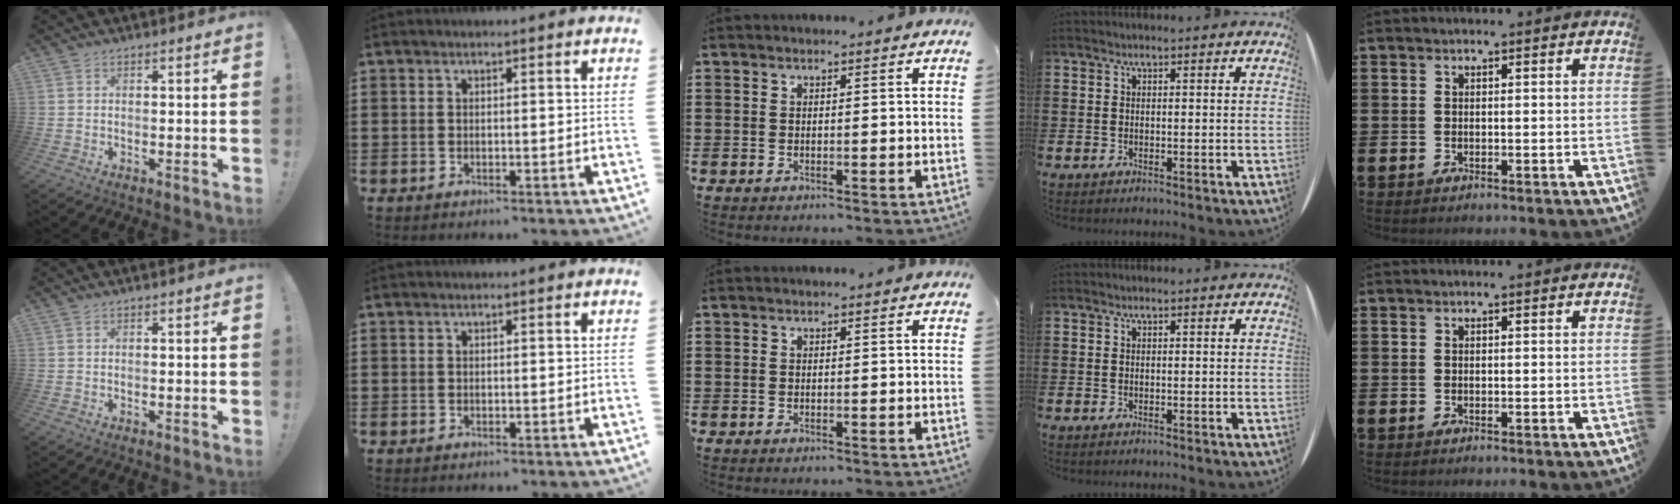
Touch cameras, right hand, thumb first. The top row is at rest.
{}